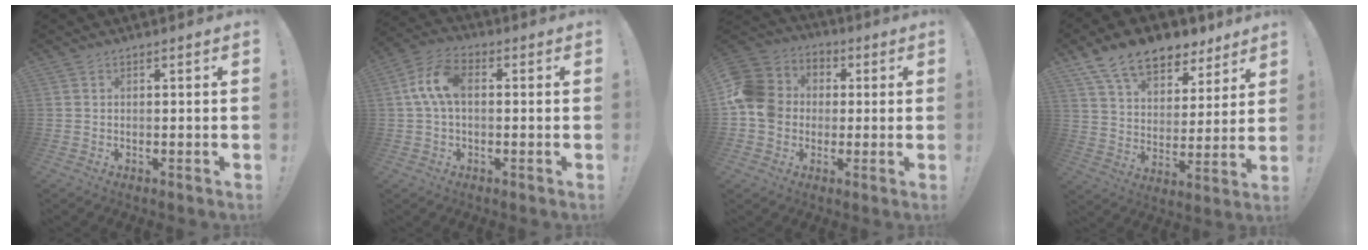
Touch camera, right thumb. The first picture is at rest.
{"total": 10.1, "force": [1.0, 5.9, 8.1], "torque": [-0.156, 0.010, 0.021]}
{"total": 13.4, "force": [-0.3, 12.0, 5.8], "torque": [-0.110, 0.016, 0.001]}
{"total": 14.8, "force": [10.7, 8.0, 6.5], "torque": [-0.117, -0.069, 0.196]}